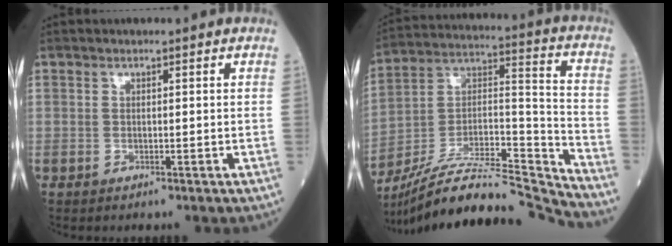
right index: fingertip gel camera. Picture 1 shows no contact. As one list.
[{"total": 23.0, "force": [-21.9, -0.1, 7.0], "torque": [-0.139, 0.022, -0.364]}]